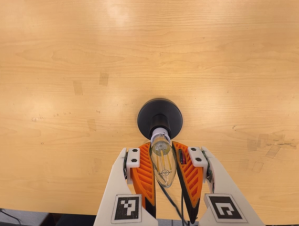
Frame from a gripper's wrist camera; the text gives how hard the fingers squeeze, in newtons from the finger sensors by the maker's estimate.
{"total": 18.6, "left": 18.5, "right": 18.8}